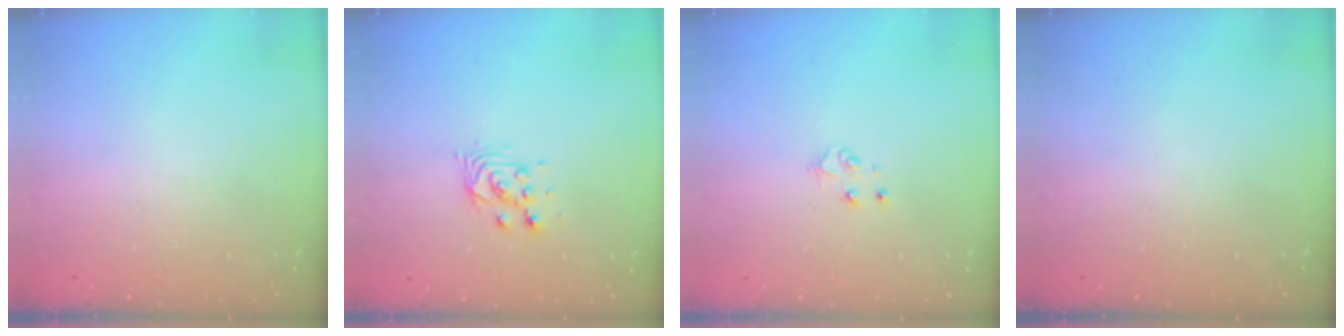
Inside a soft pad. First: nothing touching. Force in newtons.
{"total": 5.0, "press": 5.0, "slide": 0.3}
{"total": 4.8, "press": 4.8, "slide": 0.5}
{"total": 0.0}